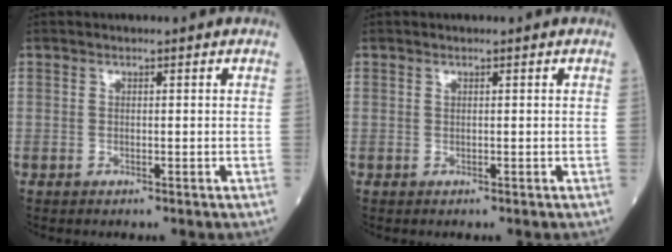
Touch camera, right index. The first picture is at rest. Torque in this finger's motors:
{"motor_torque": [0.08, 0.14, -0.04, 0.00]}